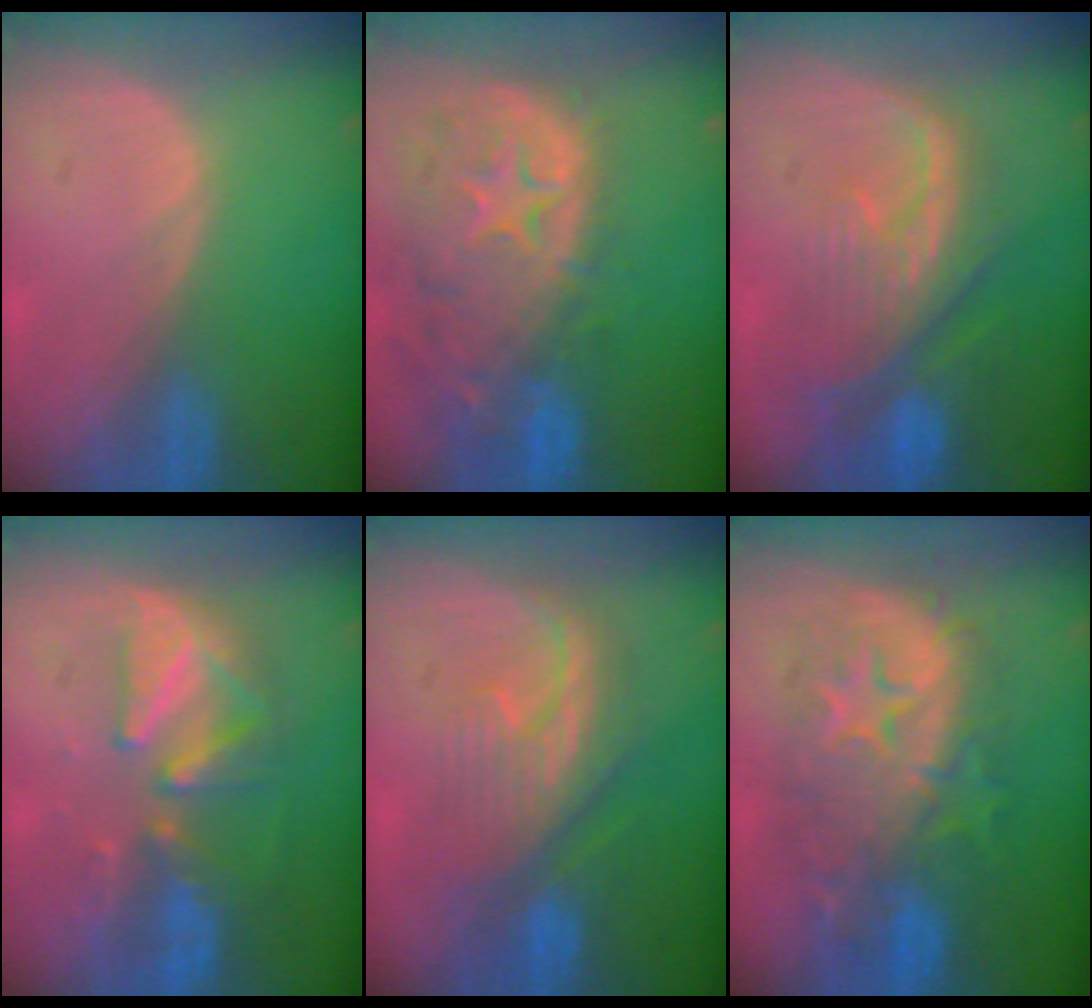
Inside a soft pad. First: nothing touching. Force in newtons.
{"total": 14.0, "press": 11.2, "slide": 8.3}
{"total": 10.2, "press": 8.9, "slide": 5.0}
{"total": 8.4, "press": 8.1, "slide": 2.0}
{"total": 7.9, "press": 7.9, "slide": 1.1}
{"total": 12.0, "press": 11.9, "slide": 1.2}